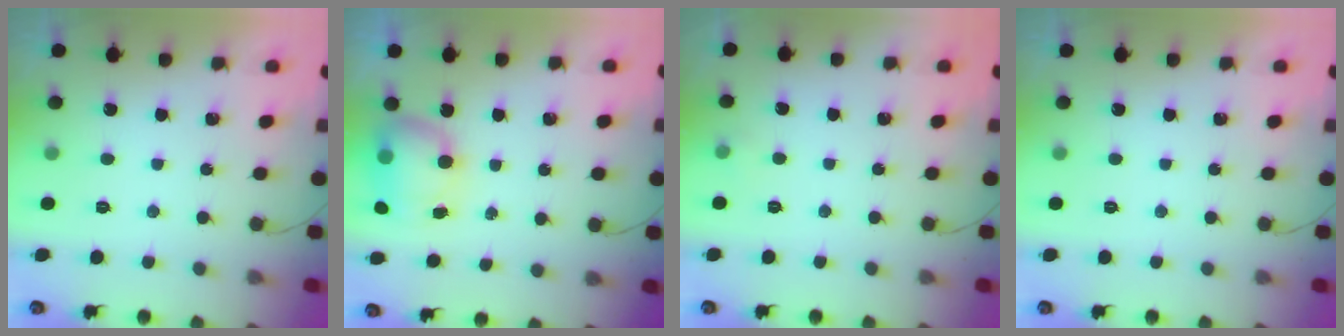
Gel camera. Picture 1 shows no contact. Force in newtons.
{"total": 9.1, "press": 8.1, "slide": 4.2}
{"total": 3.2, "press": 2.9, "slide": 1.4}
{"total": 0.0}